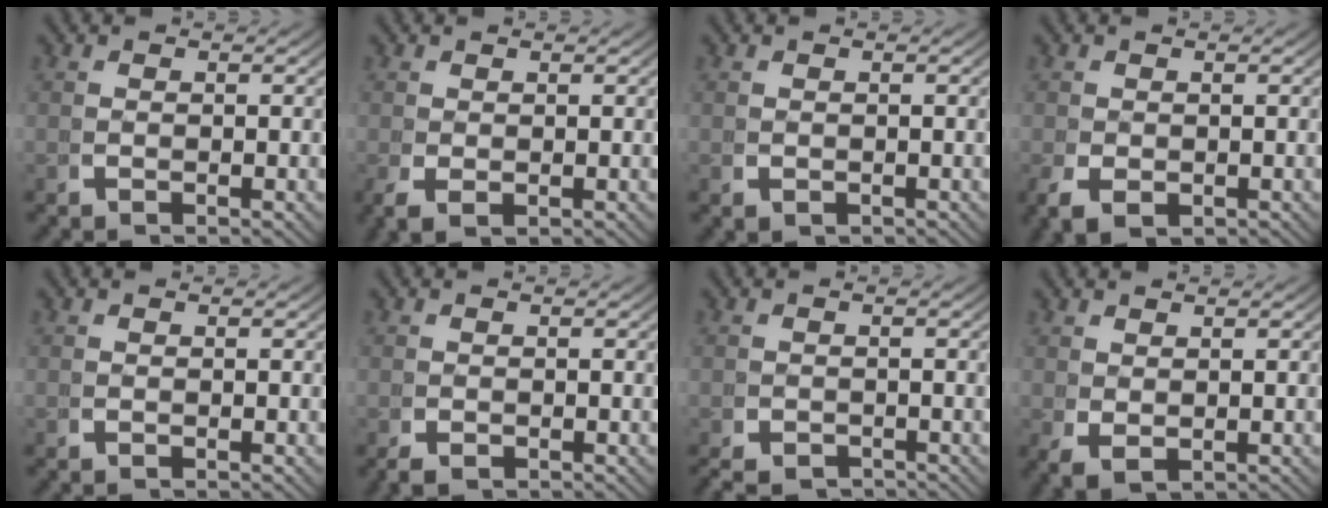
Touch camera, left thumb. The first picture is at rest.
{"total": 1.1, "force": [0.1, 0.6, 0.9], "torque": [-0.025, -0.010, 0.011]}
{"total": 0.9, "force": [-0.4, 0.7, 0.4], "torque": [-0.010, -0.007, 0.001]}
{"total": 2.4, "force": [-0.7, 1.8, 1.5], "torque": [-0.035, -0.019, 0.001]}
{"total": 0.0}
{"total": 0.9, "force": [-0.5, 0.6, 0.4], "torque": [-0.009, -0.007, -0.008]}
{"total": 2.3, "force": [-2.1, 0.9, 0.5], "torque": [-0.003, -0.014, -0.031]}
{"total": 1.3, "force": [0.5, 0.7, 0.9], "torque": [-0.021, -0.008, 0.022]}